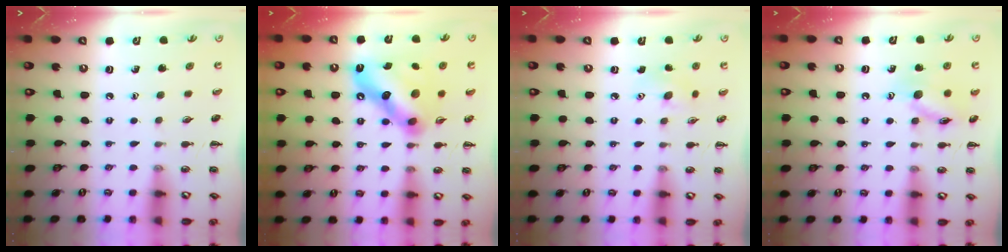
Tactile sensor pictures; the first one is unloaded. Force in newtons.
{"total": 17.1, "press": 17.0, "slide": 1.5}
{"total": 4.9, "press": 4.8, "slide": 1.0}
{"total": 11.0, "press": 11.0, "slide": 0.5}